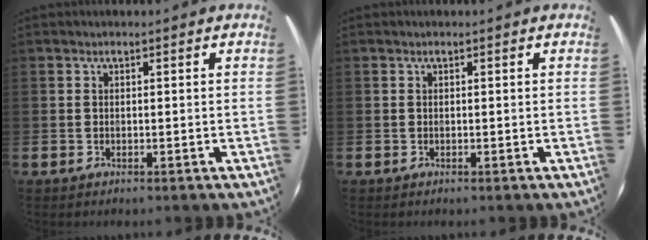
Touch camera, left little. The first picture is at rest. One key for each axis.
{"total": 0.0}